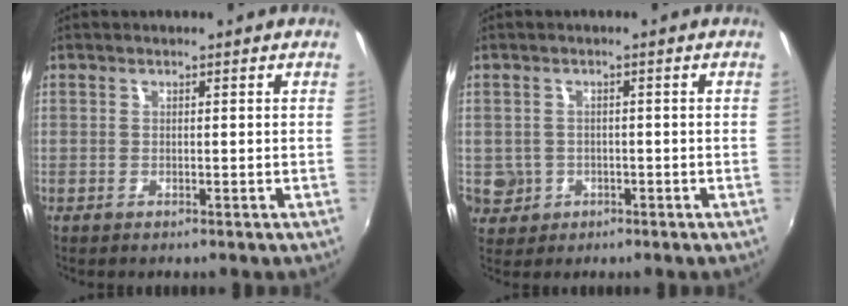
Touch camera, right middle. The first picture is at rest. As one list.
[{"total": 5.2, "force": [-1.0, 4.9, 1.3], "torque": [-0.038, 0.000, -0.006]}]